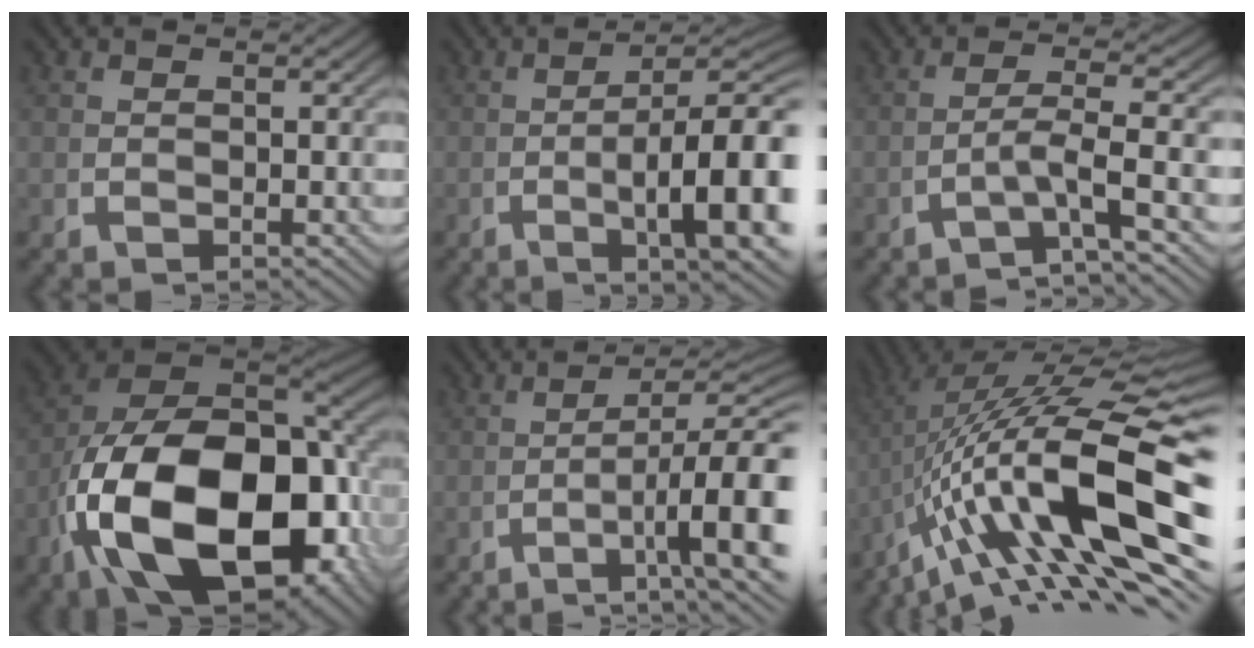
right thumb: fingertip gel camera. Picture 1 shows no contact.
{"total": 11.7, "force": [-1.5, 4.7, 10.6], "torque": [-0.170, -0.028, -0.007]}
{"total": 4.0, "force": [-1.8, 0.4, 3.5], "torque": [-0.077, -0.010, -0.020]}
{"total": 24.6, "force": [-3.0, 15.4, 18.9], "torque": [-0.395, -0.097, 0.006]}
{"total": 9.5, "force": [-2.0, 4.1, 8.3], "torque": [-0.136, -0.023, -0.019]}
{"total": 15.4, "force": [-1.6, 5.7, 14.2], "torque": [-0.257, -0.021, 0.002]}